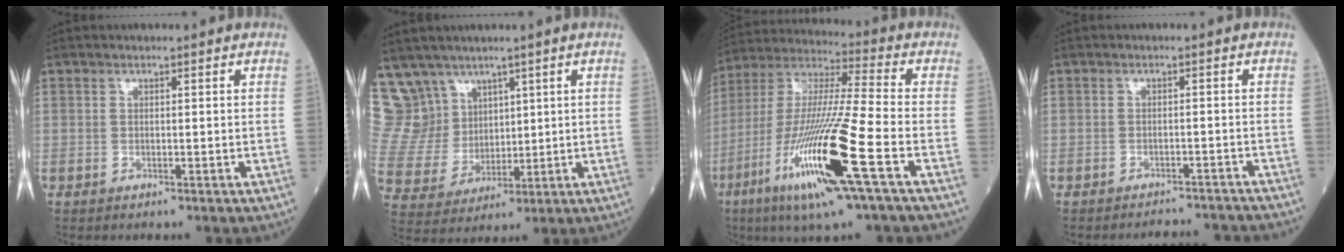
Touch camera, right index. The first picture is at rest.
{"total": 10.4, "force": [7.6, 7.1, 0.5], "torque": [-0.029, 0.034, 0.170]}
{"total": 20.1, "force": [-8.2, 0.4, 18.4], "torque": [-0.390, -0.036, -0.156]}
{"total": 6.9, "force": [-6.8, 0.9, 0.7], "torque": [-0.001, 0.004, -0.075]}